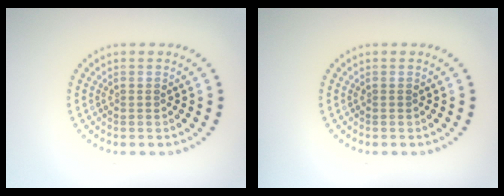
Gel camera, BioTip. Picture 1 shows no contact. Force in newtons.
{"total": 0.0}